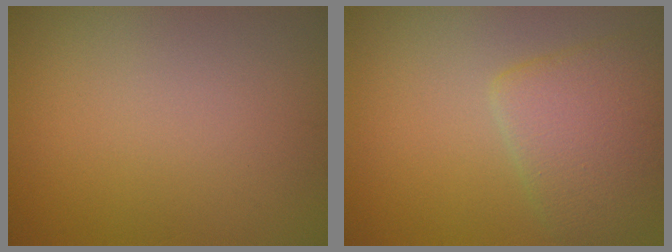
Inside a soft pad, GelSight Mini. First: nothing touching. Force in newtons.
{"total": 4.9, "press": 4.9, "slide": 0.3}